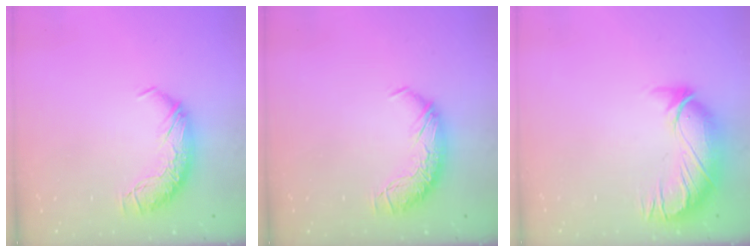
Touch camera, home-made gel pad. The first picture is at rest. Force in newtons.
{"total": 0.0}
{"total": 2.5, "press": 1.3, "slide": 2.1}